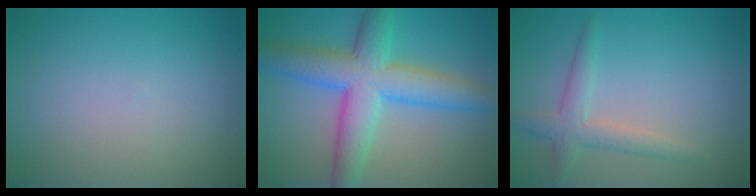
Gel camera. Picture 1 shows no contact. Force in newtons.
{"total": 7.9, "press": 7.8, "slide": 0.2}
{"total": 2.7, "press": 2.7, "slide": 0.1}